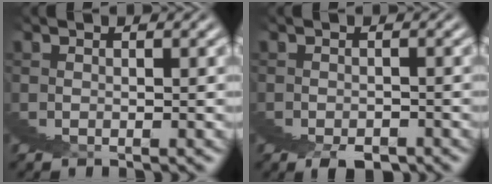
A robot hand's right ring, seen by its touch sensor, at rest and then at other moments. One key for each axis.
{"total": 1.1, "fx": -0.1, "fy": -1.1, "fz": -0.3, "tx": 0.020, "ty": 0.022, "tz": -0.010}